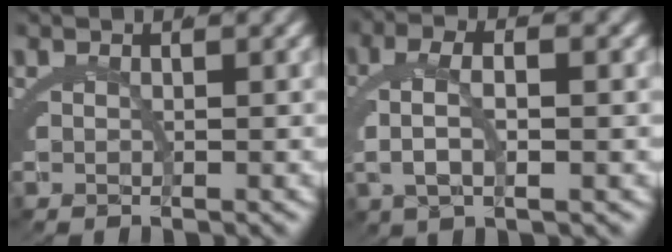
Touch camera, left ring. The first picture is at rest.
{"total": 4.5, "force": [0.1, 1.8, 4.1], "torque": [-0.078, 0.006, 0.000]}